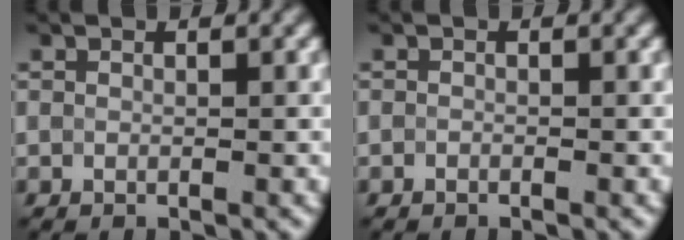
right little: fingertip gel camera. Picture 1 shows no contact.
{"total": 1.1, "force": [-1.0, -0.3, -0.4], "torque": [0.003, -0.003, -0.012]}